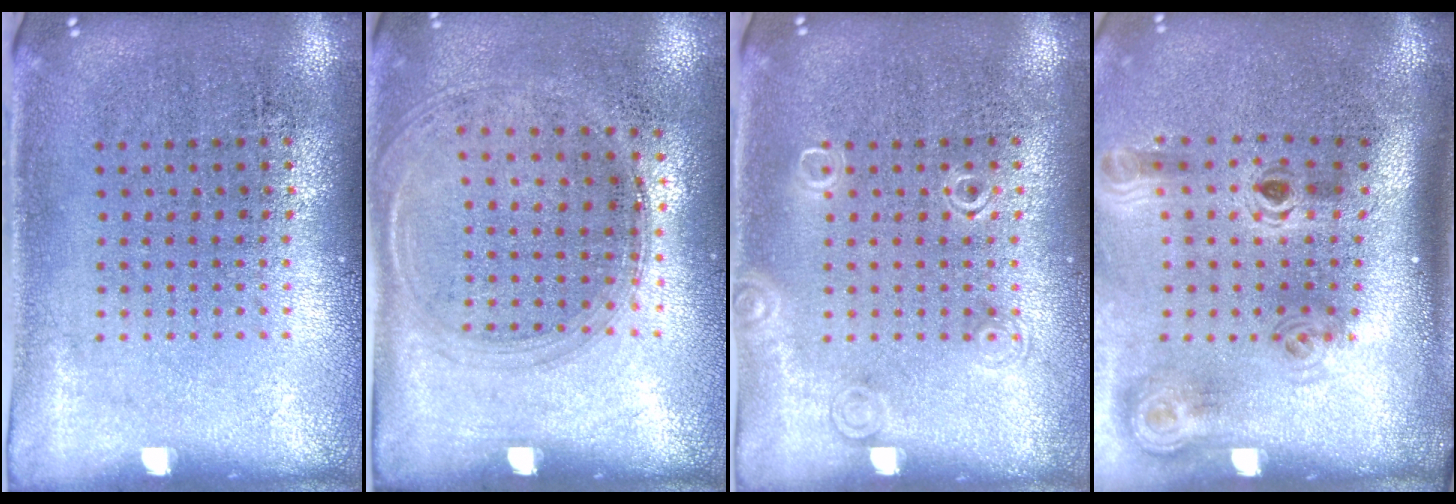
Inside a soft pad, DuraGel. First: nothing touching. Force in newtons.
{"total": 1.4, "press": 1.2, "slide": 0.6}
{"total": 1.2, "press": 1.2, "slide": 0.2}
{"total": 2.0, "press": 1.4, "slide": 1.5}